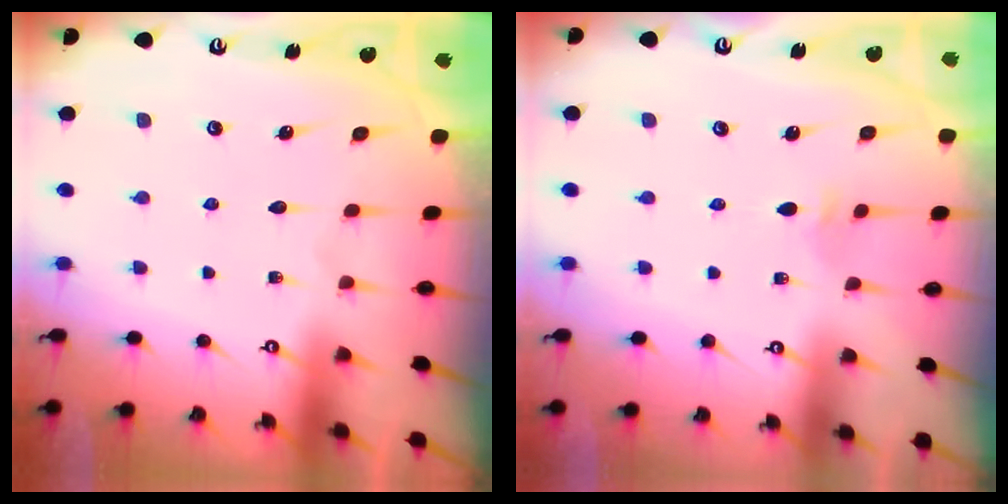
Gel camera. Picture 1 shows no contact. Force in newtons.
{"total": 2.6, "press": 2.5, "slide": 0.5}